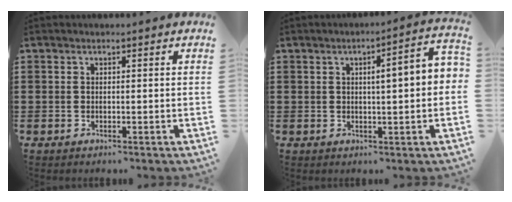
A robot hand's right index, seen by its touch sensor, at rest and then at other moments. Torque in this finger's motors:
{"motor_torque": [1.41, 0.10, 0.47, 0.08]}